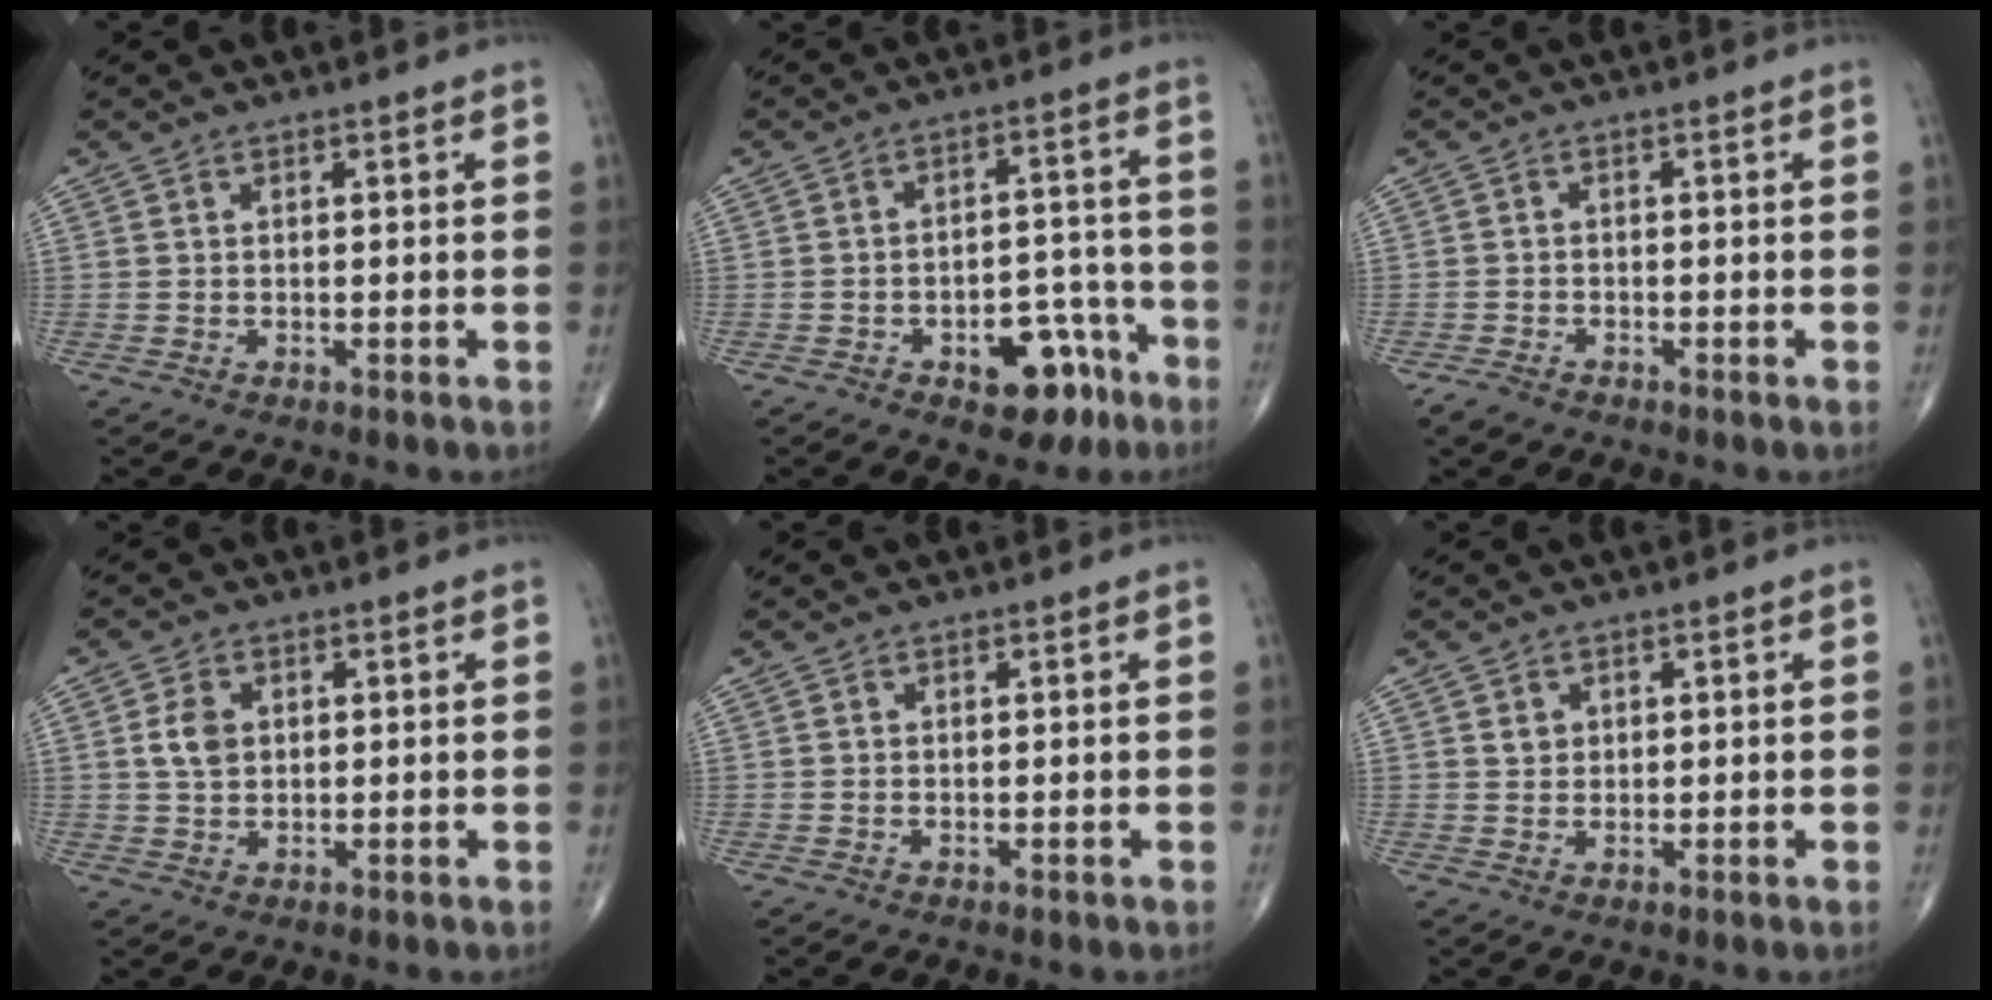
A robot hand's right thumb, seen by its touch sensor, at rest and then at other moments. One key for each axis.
{"total": 10.2, "fx": -5.4, "fy": 5.8, "fz": 6.4, "tx": -0.051, "ty": 0.051, "tz": -0.068}
{"total": 2.3, "fx": -1.8, "fy": 1.1, "fz": 0.9, "tx": -0.020, "ty": -0.001, "tz": -0.033}
{"total": 4.3, "fx": 0.9, "fy": 3.1, "fz": 2.9, "tx": -0.048, "ty": -0.002, "tz": 0.016}
{"total": 0.0}
{"total": 1.9, "fx": 0.8, "fy": 1.6, "fz": 0.7, "tx": -0.004, "ty": -0.005, "tz": 0.015}